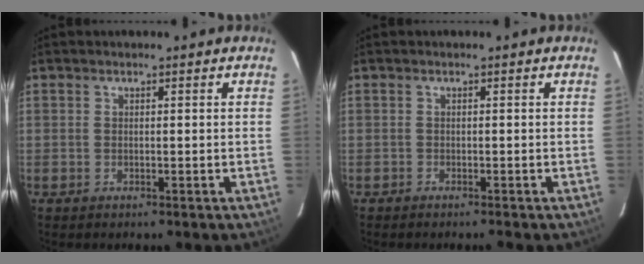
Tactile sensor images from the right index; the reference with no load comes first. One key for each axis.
{"total": 0.8, "fx": -0.8, "fy": -0.1, "fz": 0.1, "tx": -0.004, "ty": -0.001, "tz": -0.016}